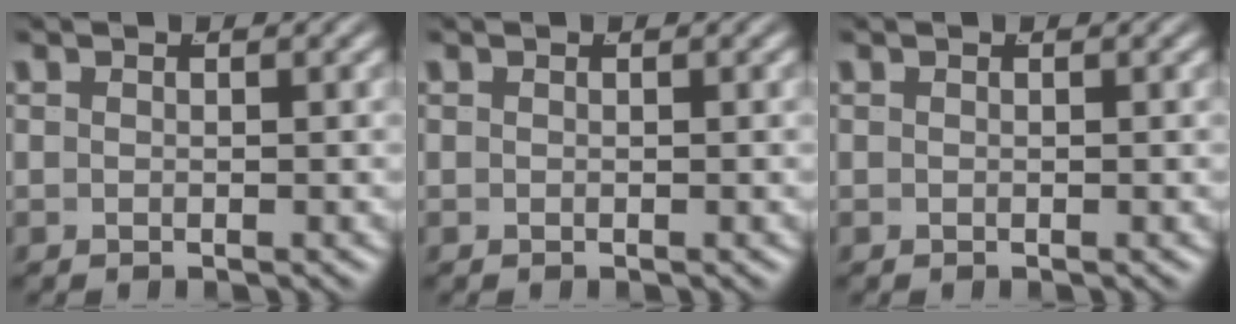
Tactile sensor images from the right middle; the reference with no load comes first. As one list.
[{"total": 0.0}, {"total": 0.0}]